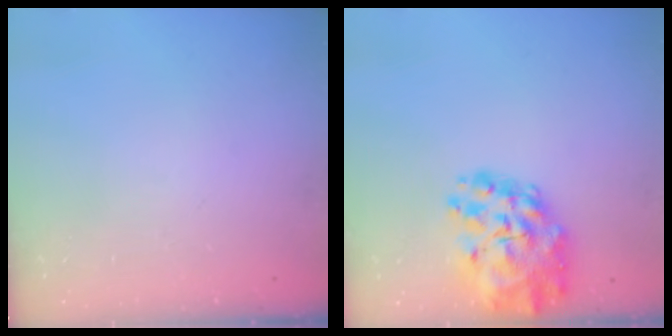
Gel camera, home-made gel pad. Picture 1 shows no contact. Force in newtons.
{"total": 14.9, "press": 14.1, "slide": 4.7}